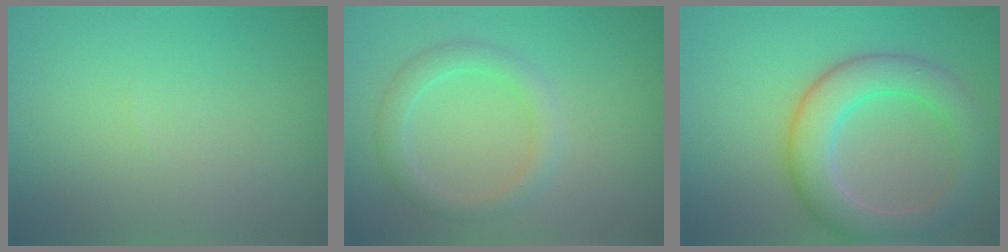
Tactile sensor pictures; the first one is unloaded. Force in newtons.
{"total": 2.6, "press": 2.6, "slide": 0.2}
{"total": 6.6, "press": 6.6, "slide": 0.3}